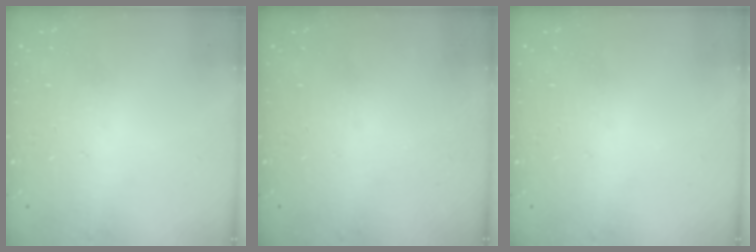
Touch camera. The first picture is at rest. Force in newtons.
{"total": 0.0}
{"total": 0.0}